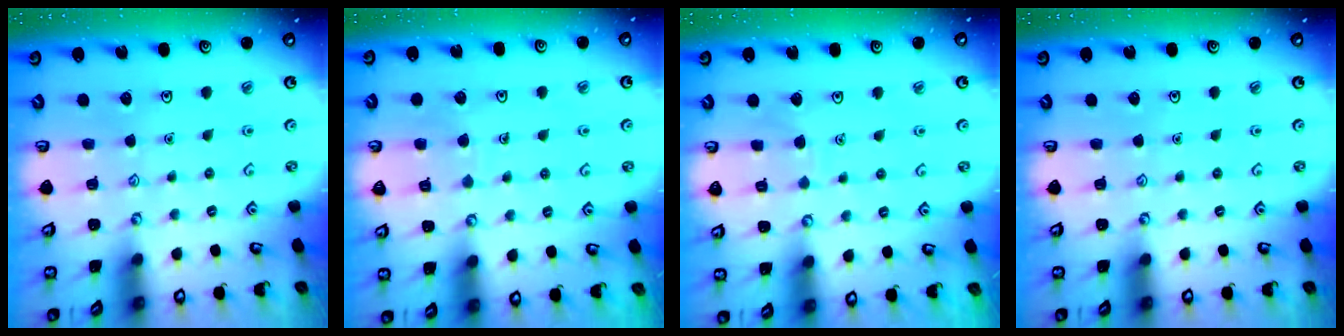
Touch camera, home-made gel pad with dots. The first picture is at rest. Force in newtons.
{"total": 5.4, "press": 5.4, "slide": 0.5}
{"total": 3.5, "press": 3.5, "slide": 0.3}
{"total": 0.0}